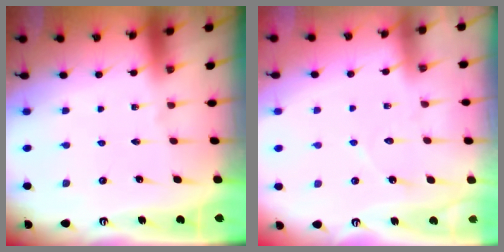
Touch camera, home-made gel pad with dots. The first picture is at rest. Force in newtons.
{"total": 5.8, "press": 5.8, "slide": 0.5}